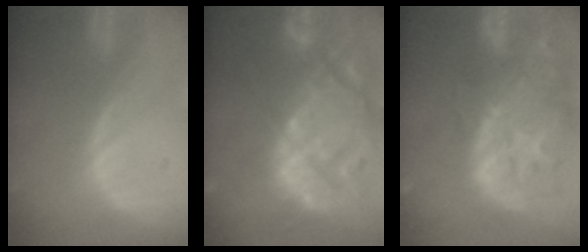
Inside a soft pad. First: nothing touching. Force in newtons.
{"total": 14.9, "press": 12.8, "slide": 7.7}
{"total": 14.5, "press": 11.7, "slide": 8.5}